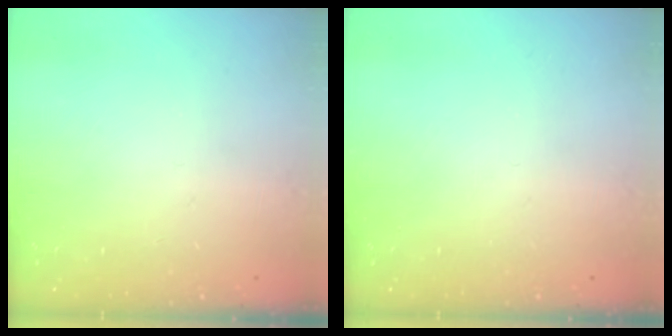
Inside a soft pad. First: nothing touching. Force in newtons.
{"total": 0.0}